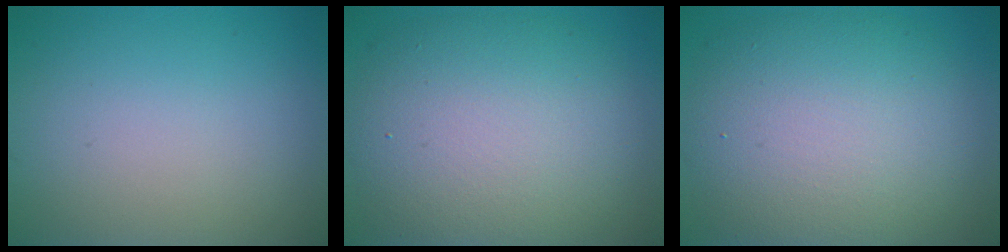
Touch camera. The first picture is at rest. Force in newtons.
{"total": 9.9, "press": 9.8, "slide": 0.9}
{"total": 10.2, "press": 10.2, "slide": 0.9}